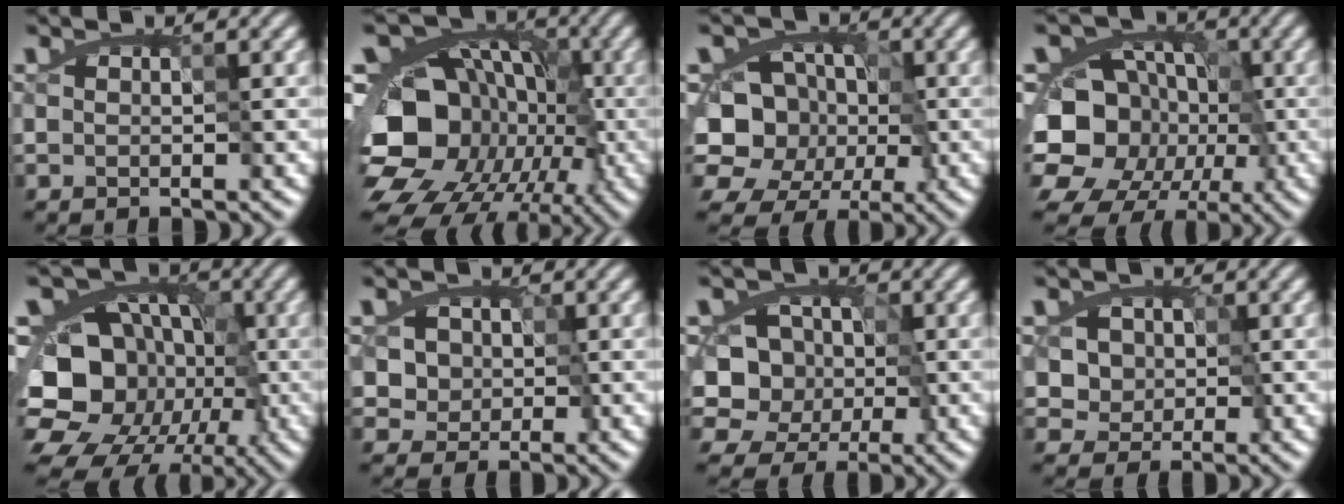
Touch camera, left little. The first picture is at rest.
{"total": 17.8, "force": [-5.8, 15.0, 7.7], "torque": [-0.149, 0.002, -0.119]}
{"total": 9.1, "force": [-3.4, 7.8, 3.2], "torque": [-0.035, 0.007, -0.082]}
{"total": 15.8, "force": [-6.3, 13.4, 5.7], "torque": [-0.105, -0.030, -0.122]}
{"total": 17.7, "force": [-6.2, 15.5, 6.0], "torque": [-0.119, 0.005, -0.135]}
{"total": 3.6, "force": [-0.2, 3.3, 1.4], "torque": [-0.020, -0.001, -0.001]}
{"total": 7.7, "force": [-3.1, 6.6, 2.6], "torque": [-0.027, 0.020, -0.072]}
{"total": 4.1, "force": [-0.1, 3.7, 1.7], "torque": [-0.018, 0.002, -0.001]}